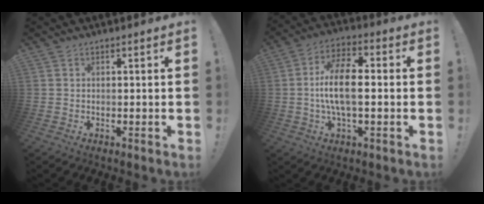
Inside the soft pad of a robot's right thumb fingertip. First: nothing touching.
{"total": 12.0, "force": [-0.8, 5.1, 10.8], "torque": [-0.204, 0.010, -0.015]}